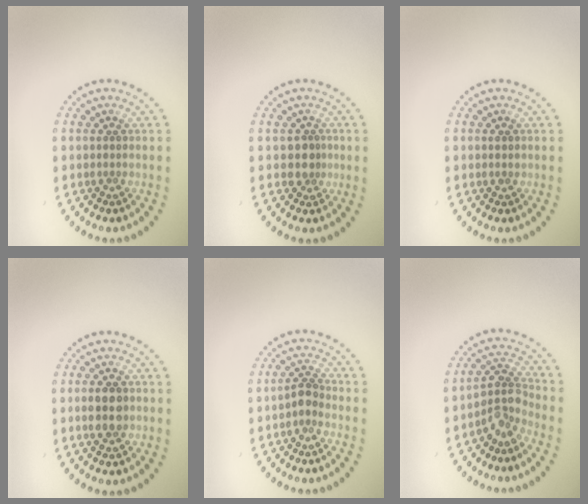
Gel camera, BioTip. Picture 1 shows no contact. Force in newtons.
{"total": 1.8, "press": 1.5, "slide": 1.0}
{"total": 0.8, "press": 0.8, "slide": 0.0}
{"total": 3.3, "press": 3.3, "slide": 0.1}
{"total": 1.7, "press": 1.4, "slide": 1.0}
{"total": 3.1, "press": 2.3, "slide": 2.1}